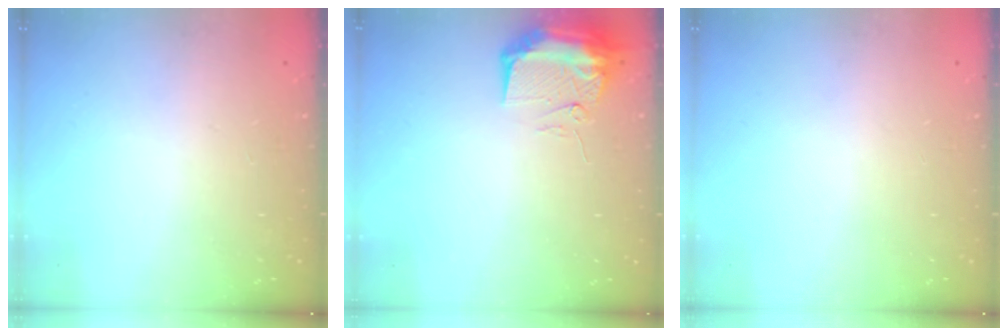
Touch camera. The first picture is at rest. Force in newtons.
{"total": 9.8, "press": 9.7, "slide": 1.2}
{"total": 15.1, "press": 2.1, "slide": 14.9}